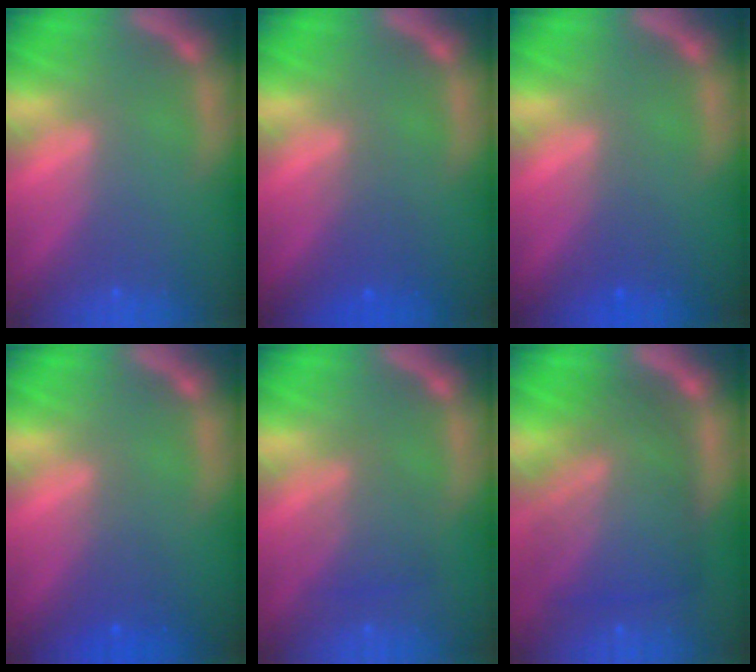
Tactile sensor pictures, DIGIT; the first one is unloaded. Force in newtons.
{"total": 1.9}
{"total": 1.5}
{"total": 2.0}
{"total": 3.0}
{"total": 9.1}